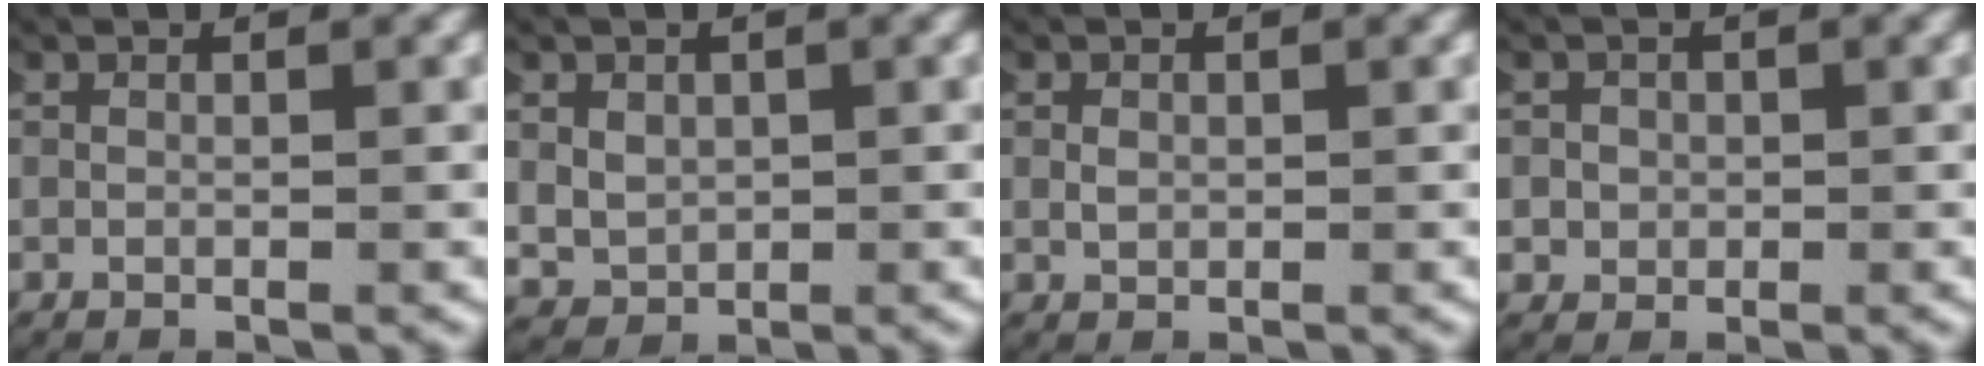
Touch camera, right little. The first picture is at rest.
{"total": 2.8, "force": [0.5, 2.5, 1.0], "torque": [-0.046, -0.013, 0.019]}
{"total": 0.6, "force": [0.1, 0.4, 0.4], "torque": [-0.014, 0.002, 0.003]}
{"total": 2.6, "force": [-0.4, 2.5, 0.3], "torque": [-0.026, 0.001, -0.013]}